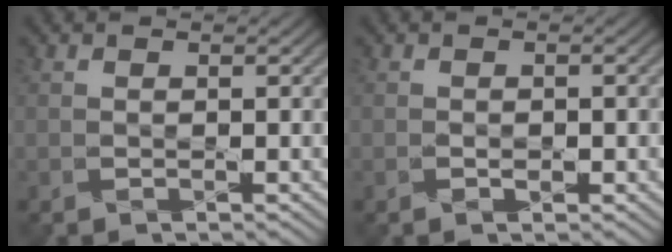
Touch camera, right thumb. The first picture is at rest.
{"total": 0.8, "force": [-0.4, 0.4, 0.6], "torque": [-0.009, -0.002, -0.007]}